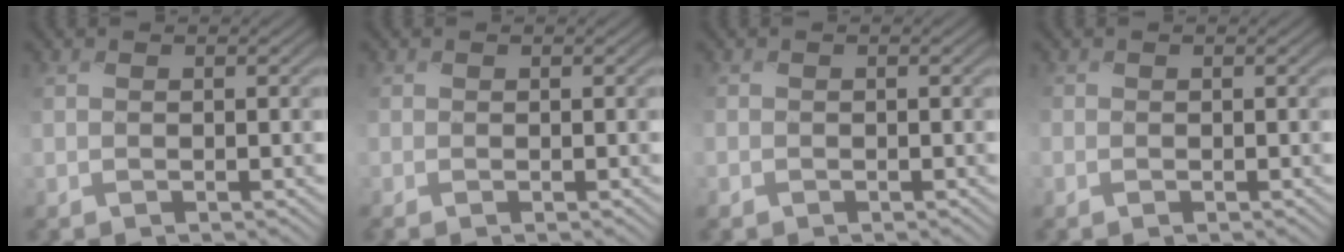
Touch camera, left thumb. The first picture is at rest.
{"total": 0.7, "force": [-0.5, 0.5, 0.3], "torque": [-0.010, -0.003, -0.011]}
{"total": 0.9, "force": [-0.5, 0.8, 0.0], "torque": [-0.004, -0.007, -0.015]}
{"total": 0.7, "force": [-0.3, 0.6, 0.2], "torque": [-0.006, -0.005, -0.007]}